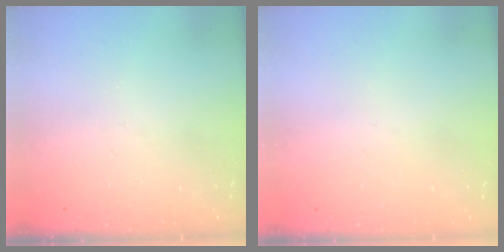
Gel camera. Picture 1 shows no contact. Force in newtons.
{"total": 0.9, "press": 0.9, "slide": 0.1}